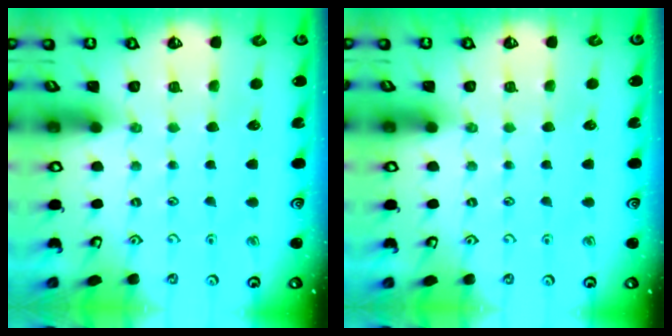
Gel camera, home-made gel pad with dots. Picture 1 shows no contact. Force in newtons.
{"total": 0.0}